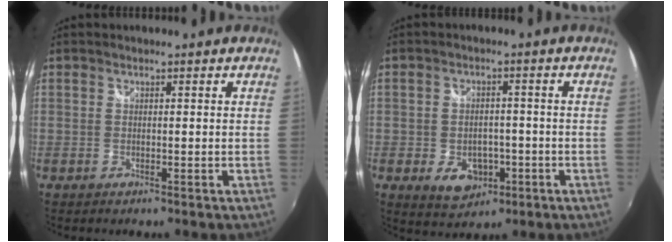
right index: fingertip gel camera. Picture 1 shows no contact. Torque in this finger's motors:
{"motor_torque": [0.72, -0.02, 0.29, 0.04]}